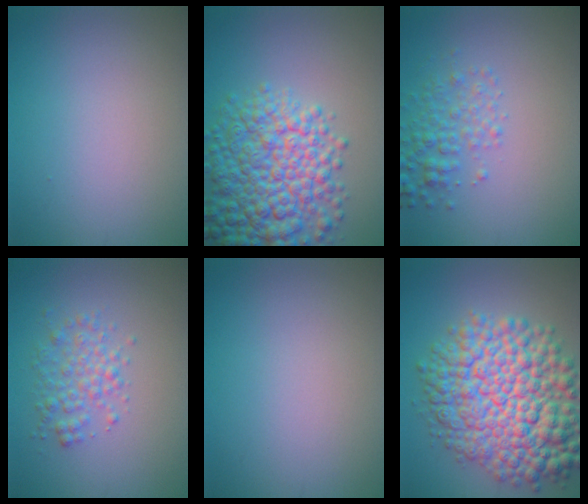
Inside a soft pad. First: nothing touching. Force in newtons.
{"total": 9.7, "press": 9.7, "slide": 0.3}
{"total": 2.6, "press": 2.6, "slide": 0.1}
{"total": 2.6, "press": 2.6, "slide": 0.0}
{"total": 0.0}
{"total": 12.8, "press": 12.8, "slide": 0.3}